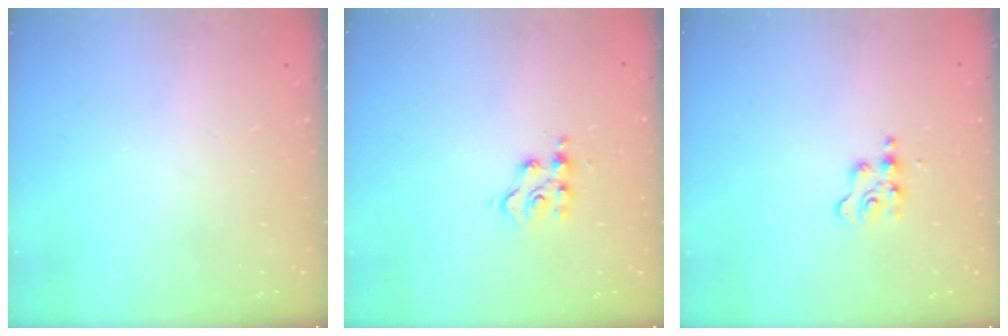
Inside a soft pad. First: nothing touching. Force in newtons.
{"total": 5.1, "press": 5.1, "slide": 0.4}
{"total": 4.2, "press": 4.1, "slide": 0.6}